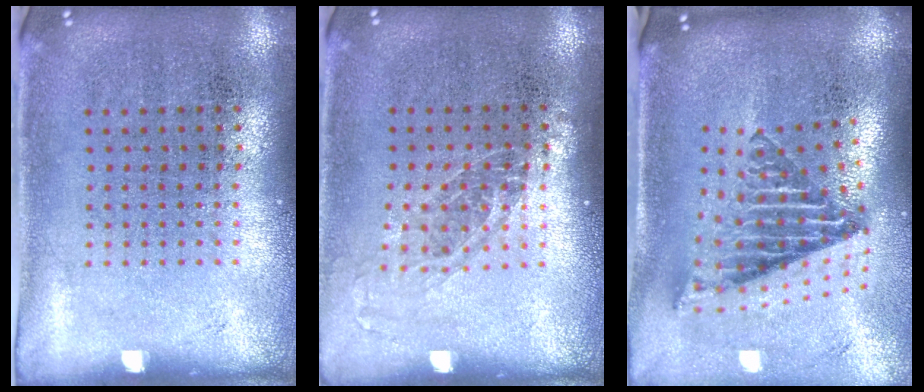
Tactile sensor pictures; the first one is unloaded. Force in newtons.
{"total": 1.1, "press": 1.0, "slide": 0.6}
{"total": 2.8, "press": 1.7, "slide": 2.2}